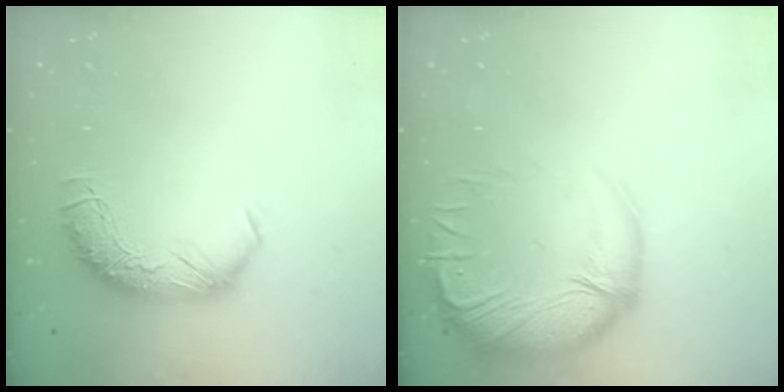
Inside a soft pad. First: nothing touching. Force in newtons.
{"total": 3.5, "press": 0.6, "slide": 3.4}